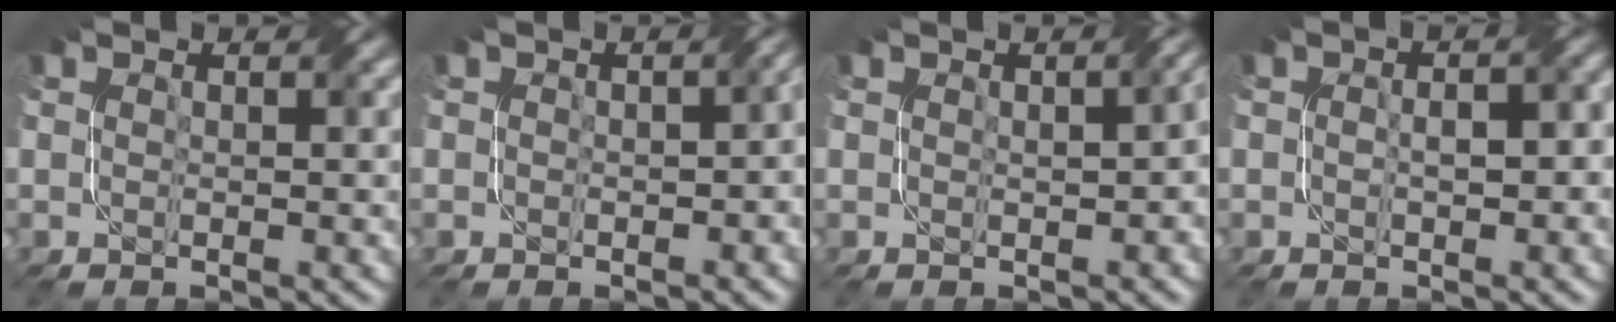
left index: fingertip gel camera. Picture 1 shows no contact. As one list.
[{"total": 3.4, "force": [0.0, 2.0, 2.8], "torque": [-0.016, 0.001, 0.005]}, {"total": 2.8, "force": [0.2, 1.1, 2.6], "torque": [-0.027, 0.007, 0.010]}, {"total": 3.8, "force": [-0.2, 1.9, 3.3], "torque": [-0.044, 0.009, -0.004]}]